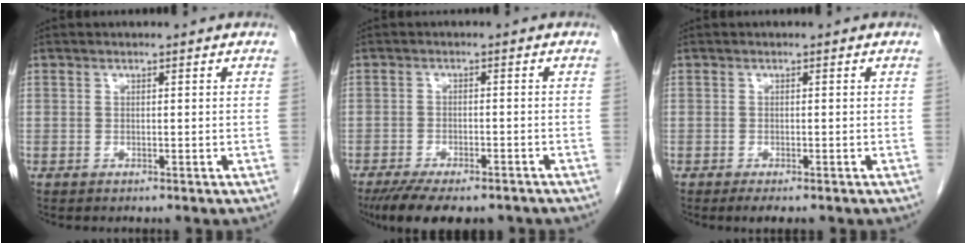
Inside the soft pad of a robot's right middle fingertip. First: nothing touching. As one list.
[{"total": 11.8, "force": [-9.2, 4.0, 6.3], "torque": [-0.102, -0.012, -0.132]}, {"total": 2.4, "force": [-1.8, 0.7, 1.5], "torque": [-0.021, -0.006, -0.024]}]